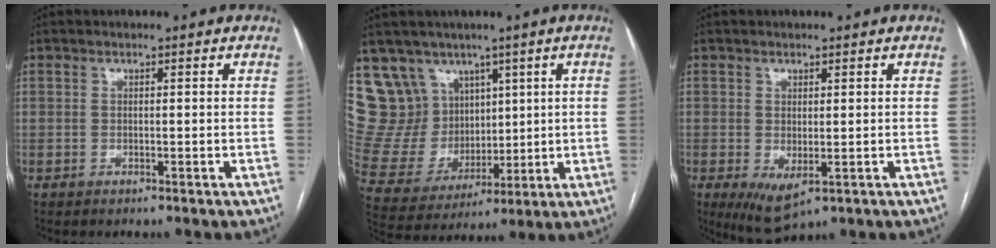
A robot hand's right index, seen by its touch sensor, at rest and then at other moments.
{"total": 12.6, "force": [7.9, 9.4, 2.5], "torque": [-0.063, 0.043, 0.174]}
{"total": 5.3, "force": [-1.7, 2.3, 4.5], "torque": [-0.074, -0.019, -0.011]}